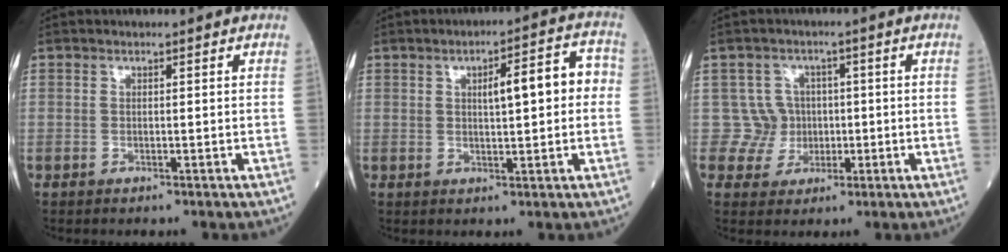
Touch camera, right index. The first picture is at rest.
{"total": 7.4, "force": [0.9, 1.7, 7.1], "torque": [-0.102, 0.028, 0.015]}
{"total": 4.8, "force": [0.1, 4.7, -0.5], "torque": [0.029, 0.013, 0.002]}